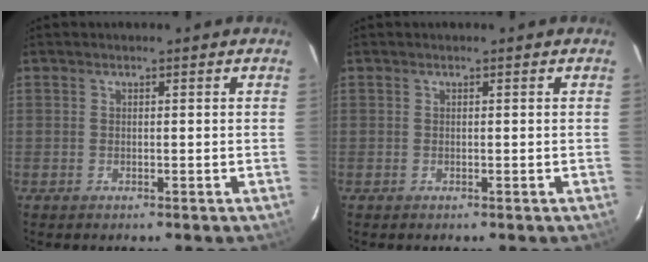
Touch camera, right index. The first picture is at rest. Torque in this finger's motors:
{"motor_torque": [0.00, 0.00, 0.01, 0.01]}